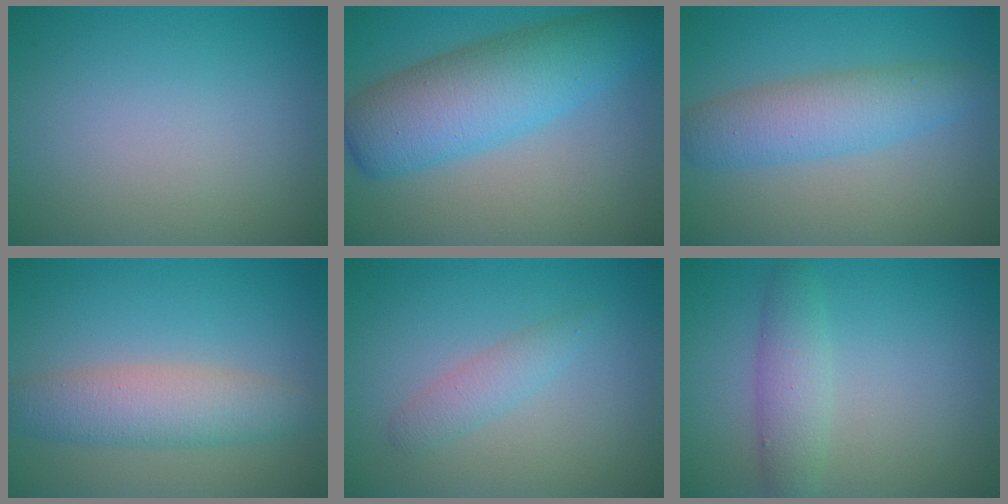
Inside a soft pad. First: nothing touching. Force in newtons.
{"total": 8.3, "press": 8.2, "slide": 0.1}
{"total": 4.6, "press": 4.6, "slide": 0.1}
{"total": 4.6, "press": 4.6, "slide": 0.1}
{"total": 1.8, "press": 1.8, "slide": 0.0}
{"total": 2.9, "press": 2.9, "slide": 0.0}